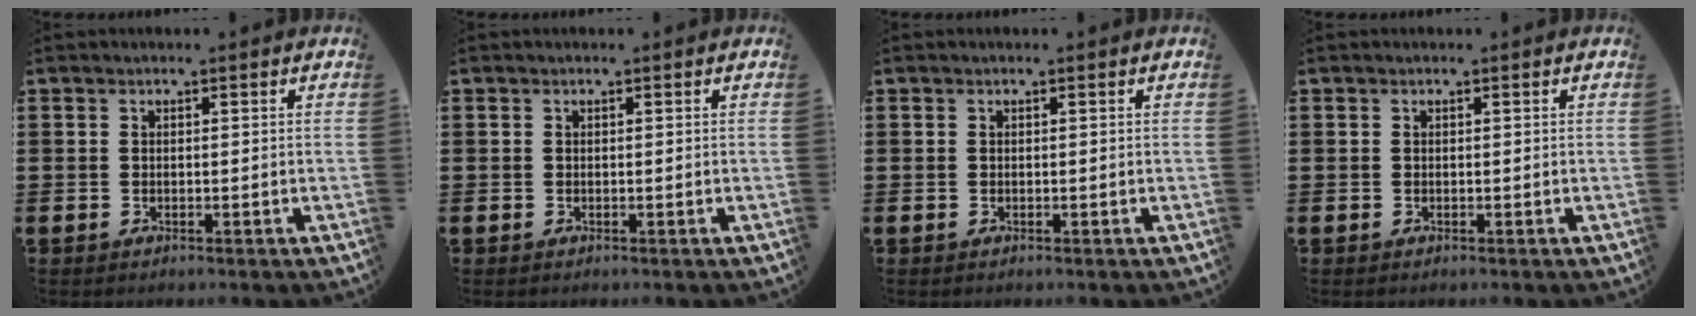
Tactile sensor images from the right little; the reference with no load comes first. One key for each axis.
{"total": 0.0}
{"total": 0.0}
{"total": 0.0}